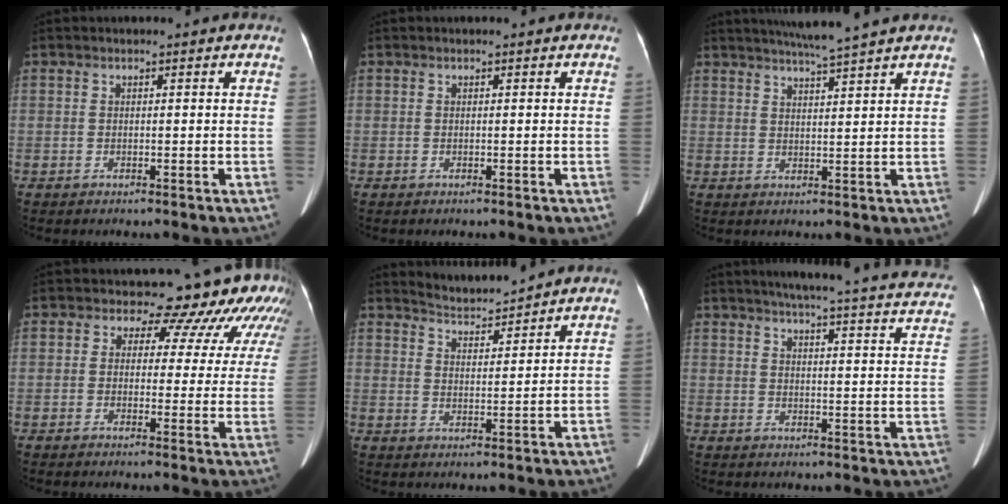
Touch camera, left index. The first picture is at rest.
{"total": 0.0}
{"total": 7.3, "force": [6.3, -1.4, 3.4], "torque": [-0.054, 0.004, 0.092]}
{"total": 13.6, "force": [11.5, 6.2, 3.9], "torque": [-0.025, -0.005, 0.090]}
{"total": 4.4, "force": [4.3, -0.6, -0.1], "torque": [-0.003, -0.001, 0.081]}
{"total": 28.1, "force": [25.5, 2.0, 11.6], "torque": [-0.161, -0.053, 0.291]}